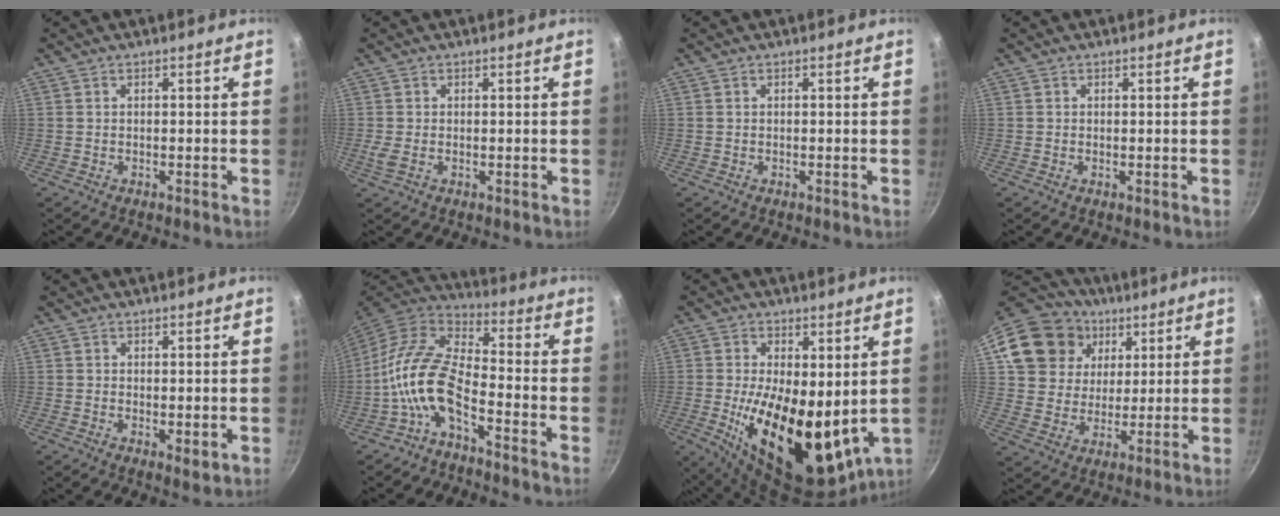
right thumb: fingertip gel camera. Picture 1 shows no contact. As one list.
[{"total": 1.9, "force": [0.0, 1.1, 1.5], "torque": [-0.030, -0.002, -0.001]}, {"total": 0.0}, {"total": 0.0}, {"total": 2.3, "force": [0.4, 1.3, 1.9], "torque": [-0.027, -0.011, 0.006]}, {"total": 12.0, "force": [-4.8, 5.4, 9.6], "torque": [-0.195, 0.051, -0.107]}, {"total": 19.9, "force": [-0.2, 9.3, 17.5], "torque": [-0.258, -0.028, 0.009]}, {"total": 18.1, "force": [7.3, 15.0, 6.9], "torque": [-0.114, 0.008, 0.131]}]